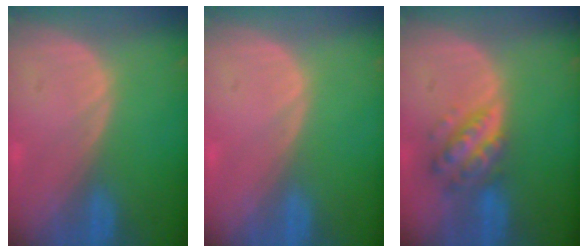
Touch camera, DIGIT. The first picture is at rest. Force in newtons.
{"total": 0.0}
{"total": 6.3, "press": 5.7, "slide": 2.6}